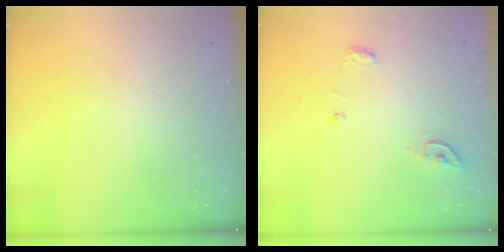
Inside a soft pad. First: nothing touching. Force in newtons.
{"total": 5.5, "press": 5.5, "slide": 0.2}